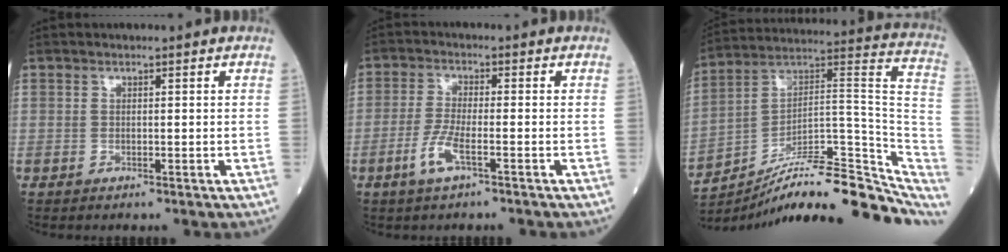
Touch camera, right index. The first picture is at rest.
{"total": 4.6, "force": [-2.3, 0.6, 3.9], "torque": [-0.088, -0.005, -0.048]}
{"total": 21.7, "force": [-17.0, 5.0, 12.6], "torque": [-0.116, 0.058, -0.255]}